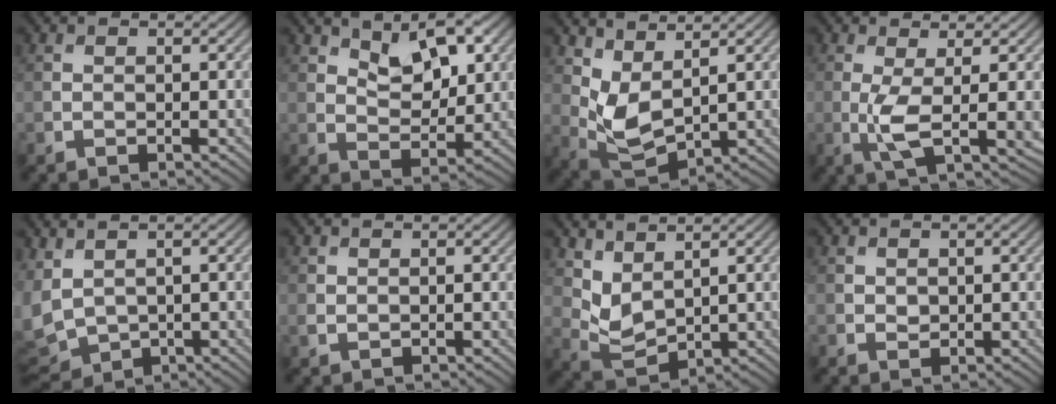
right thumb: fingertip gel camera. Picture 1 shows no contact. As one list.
[{"total": 7.7, "force": [4.1, 3.8, 5.3], "torque": [-0.087, -0.005, 0.070]}, {"total": 5.9, "force": [2.9, 2.8, 4.3], "torque": [-0.112, -0.008, 0.063]}, {"total": 5.7, "force": [-0.1, 1.3, 5.6], "torque": [-0.116, -0.005, 0.000]}, {"total": 6.1, "force": [0.1, 4.3, 4.4], "torque": [-0.145, -0.015, 0.007]}, {"total": 0.6, "force": [0.3, 0.4, 0.3], "torque": [-0.012, -0.002, 0.010]}, {"total": 4.4, "force": [2.6, 2.2, 2.7], "torque": [-0.074, -0.010, 0.062]}, {"total": 0.8, "force": [0.3, 0.7, 0.4], "torque": [-0.011, -0.005, 0.009]}]